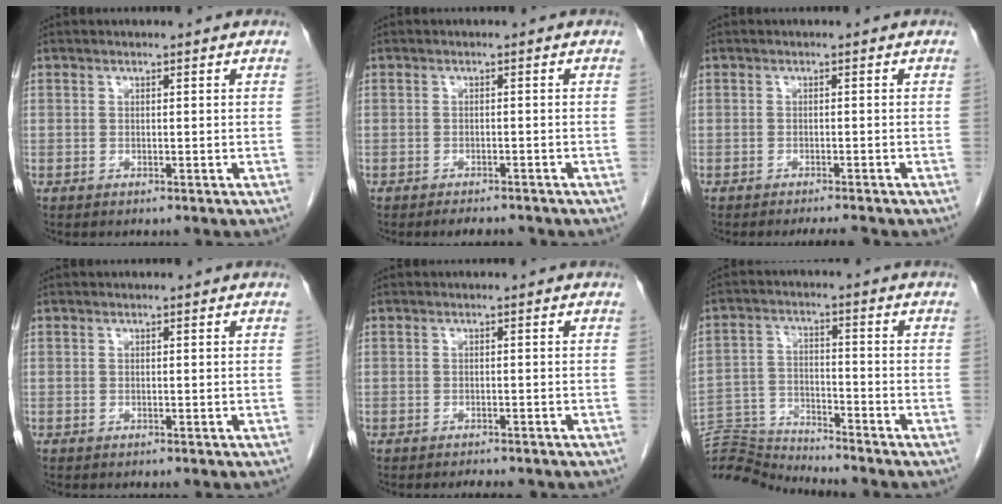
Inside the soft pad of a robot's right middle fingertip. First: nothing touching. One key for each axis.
{"total": 3.2, "fx": -2.9, "fy": 0.8, "fz": 1.1, "tx": -0.014, "ty": -0.004, "tz": -0.037}
{"total": 2.6, "fx": -2.5, "fy": -0.3, "fz": 0.9, "tx": -0.010, "ty": -0.006, "tz": -0.034}
{"total": 0.0}
{"total": 3.0, "fx": -2.6, "fy": 0.7, "fz": 1.2, "tx": -0.018, "ty": -0.005, "tz": -0.029}
{"total": 11.1, "fx": -11.1, "fy": -1.0, "fz": 0.2, "tx": -0.006, "ty": 0.017, "tz": -0.209}